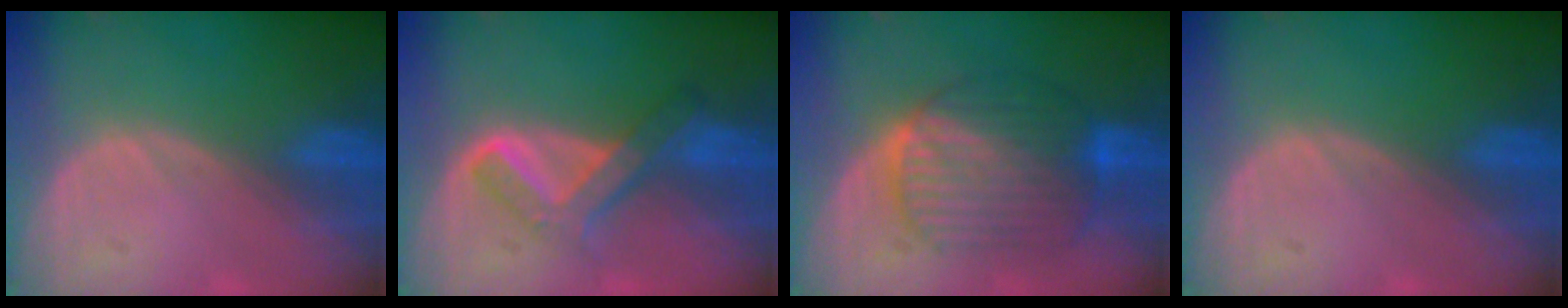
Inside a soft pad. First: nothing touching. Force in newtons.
{"total": 6.7, "press": 5.7, "slide": 3.5}
{"total": 9.3, "press": 9.3, "slide": 0.6}
{"total": 0.0}